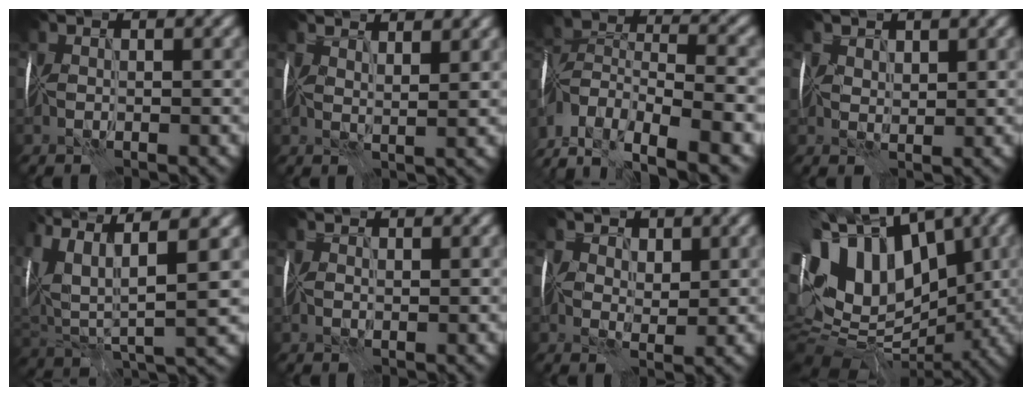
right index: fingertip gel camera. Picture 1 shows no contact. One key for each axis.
{"total": 3.7, "fx": 3.3, "fy": 0.5, "fz": 1.8, "tx": -0.032, "ty": 0.009, "tz": 0.044}
{"total": 11.5, "fx": -7.2, "fy": 5.4, "fz": 7.1, "tx": -0.142, "ty": 0.020, "tz": -0.126}
{"total": 2.1, "fx": 1.7, "fy": 1.0, "fz": 0.6, "tx": -0.016, "ty": -0.002, "tz": 0.036}
{"total": 12.0, "fx": 5.7, "fy": 4.2, "fz": 9.7, "tx": -0.211, "ty": 0.021, "tz": 0.112}
{"total": 1.3, "fx": 0.8, "fy": 0.8, "fz": 0.7, "tx": -0.016, "ty": 0.008, "tz": 0.013}
{"total": 3.1, "fx": 1.7, "fy": 2.1, "fz": 1.6, "tx": -0.021, "ty": 0.002, "tz": 0.018}
{"total": 16.7, "fx": 2.1, "fy": 11.9, "fz": 11.5, "tx": -0.224, "ty": 0.012, "tz": 0.060}